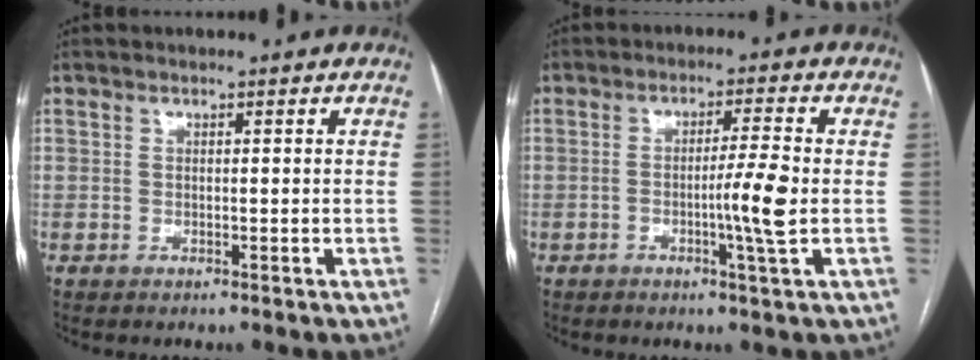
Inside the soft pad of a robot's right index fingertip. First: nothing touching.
{"total": 6.0, "force": [-1.1, -0.9, 5.8], "torque": [-0.096, -0.008, -0.020]}